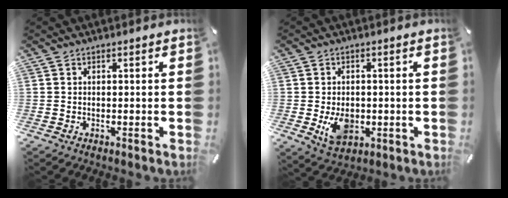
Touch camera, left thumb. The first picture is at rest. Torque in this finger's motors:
{"motor_torque": [0.49, 0.65, 0.10, 0.10, 0.05]}